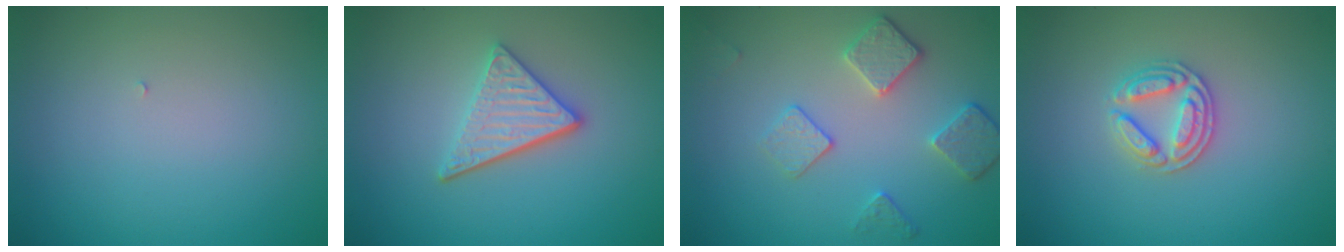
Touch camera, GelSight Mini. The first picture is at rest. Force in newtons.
{"total": 3.5, "press": 3.0, "slide": 1.9}
{"total": 3.5, "press": 3.1, "slide": 1.7}
{"total": 2.9, "press": 2.7, "slide": 0.9}